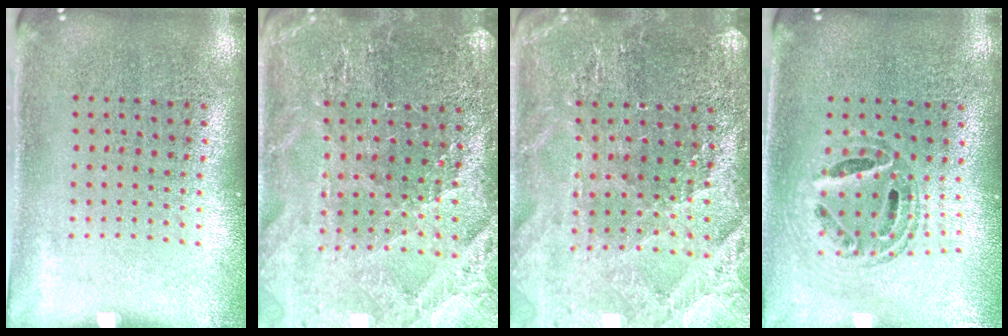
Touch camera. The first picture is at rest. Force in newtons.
{"total": 3.0, "press": 2.9, "slide": 0.4}
{"total": 3.0, "press": 2.9, "slide": 0.4}
{"total": 0.8, "press": 0.8, "slide": 0.1}